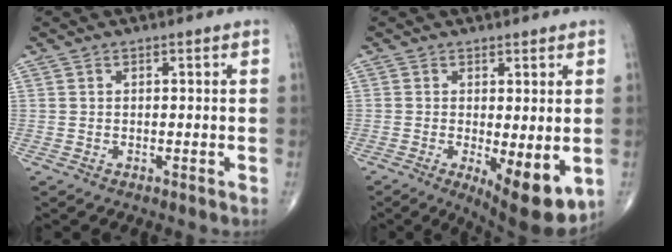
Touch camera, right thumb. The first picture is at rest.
{"total": 10.0, "force": [-2.1, 3.3, 9.2], "torque": [-0.127, -0.025, -0.020]}